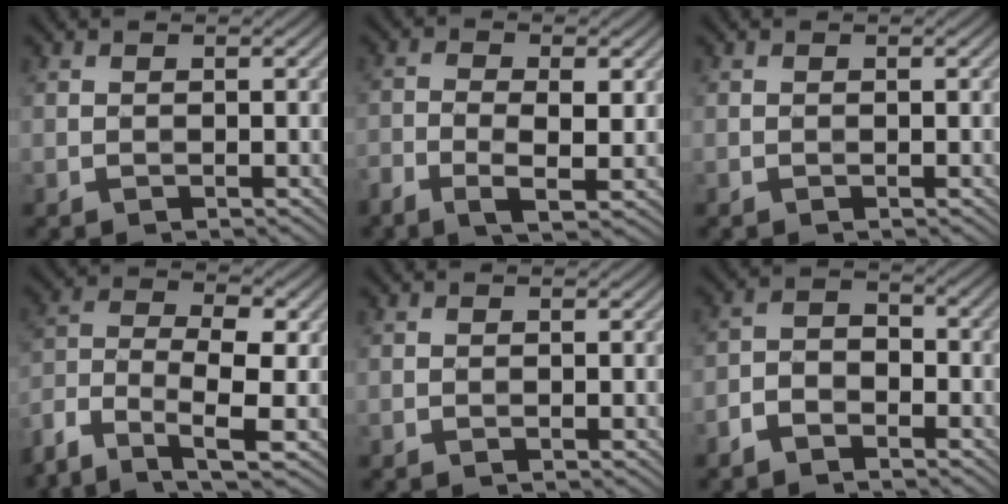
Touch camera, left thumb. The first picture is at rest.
{"total": 5.0, "force": [-1.3, 2.0, 4.3], "torque": [-0.094, -0.010, -0.022]}
{"total": 0.0}
{"total": 8.7, "force": [-4.7, 3.6, 6.4], "torque": [-0.129, -0.007, -0.101]}
{"total": 0.0}
{"total": 3.7, "force": [-2.7, 1.9, 1.7], "torque": [-0.032, 0.003, -0.062]}